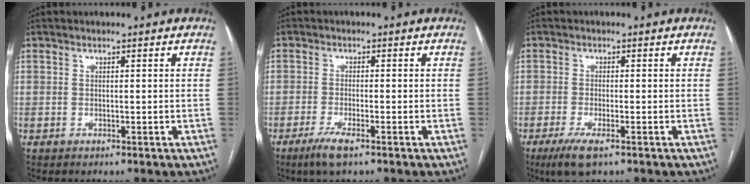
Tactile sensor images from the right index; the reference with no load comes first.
{"total": 3.8, "force": [-2.5, 0.5, 2.9], "torque": [-0.062, -0.008, -0.047]}
{"total": 4.7, "force": [-2.8, 0.9, 3.6], "torque": [-0.074, -0.012, -0.047]}